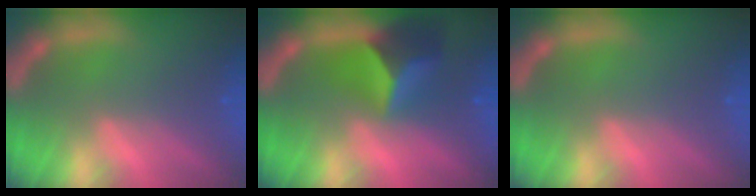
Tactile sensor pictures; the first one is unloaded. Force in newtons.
{"total": 6.9}
{"total": 0.0}